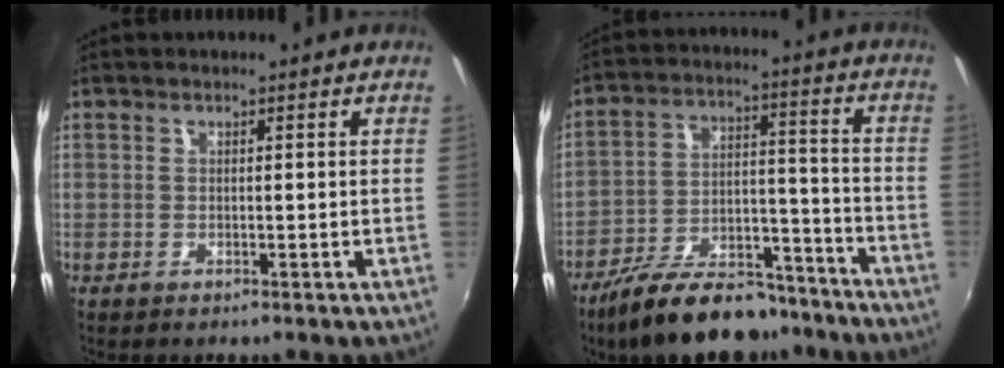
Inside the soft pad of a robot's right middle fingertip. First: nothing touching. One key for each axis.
{"total": 18.1, "fx": -14.2, "fy": 7.2, "fz": 8.7, "tx": -0.161, "ty": 0.014, "tz": -0.210}